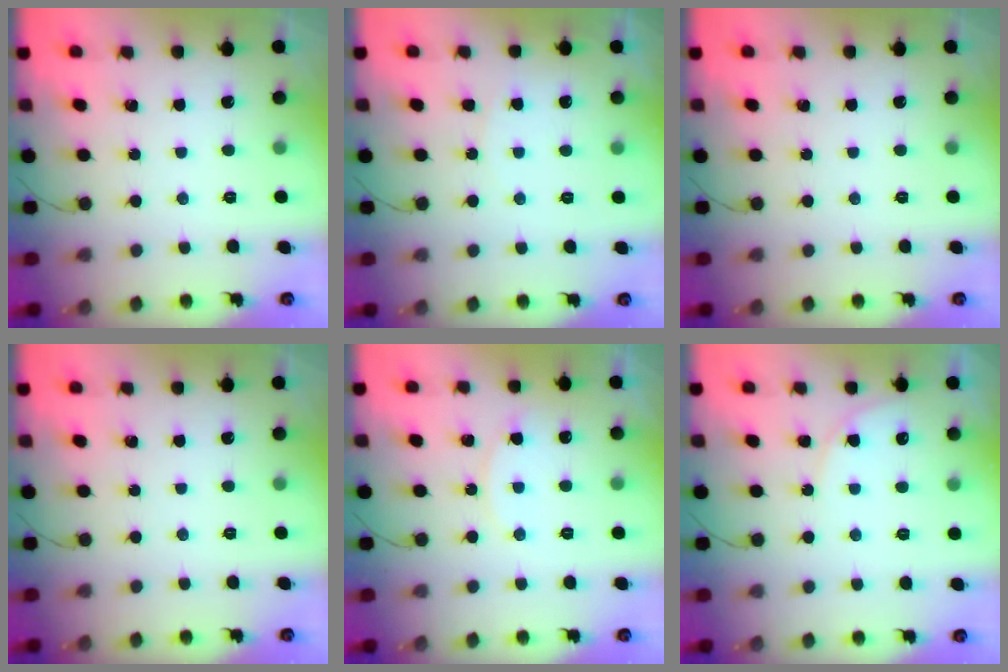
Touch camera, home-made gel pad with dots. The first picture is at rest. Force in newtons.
{"total": 3.7, "press": 3.7, "slide": 0.2}
{"total": 0.0}
{"total": 0.0}
{"total": 5.6, "press": 5.6, "slide": 0.5}
{"total": 5.4, "press": 5.4, "slide": 0.4}